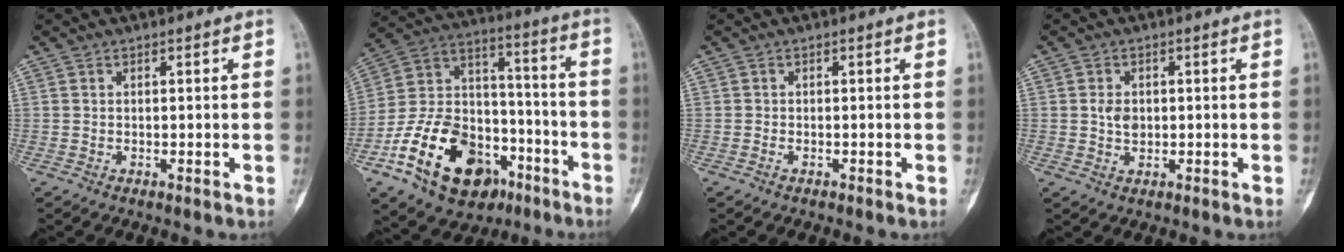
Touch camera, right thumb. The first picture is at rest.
{"total": 22.8, "force": [-11.5, 14.7, 13.2], "torque": [-0.218, 0.084, -0.188]}
{"total": 0.5, "force": [-0.4, 0.3, 0.2], "torque": [-0.008, 0.001, -0.008]}
{"total": 2.9, "force": [0.0, 2.1, 2.0], "torque": [-0.030, 0.001, 0.001]}